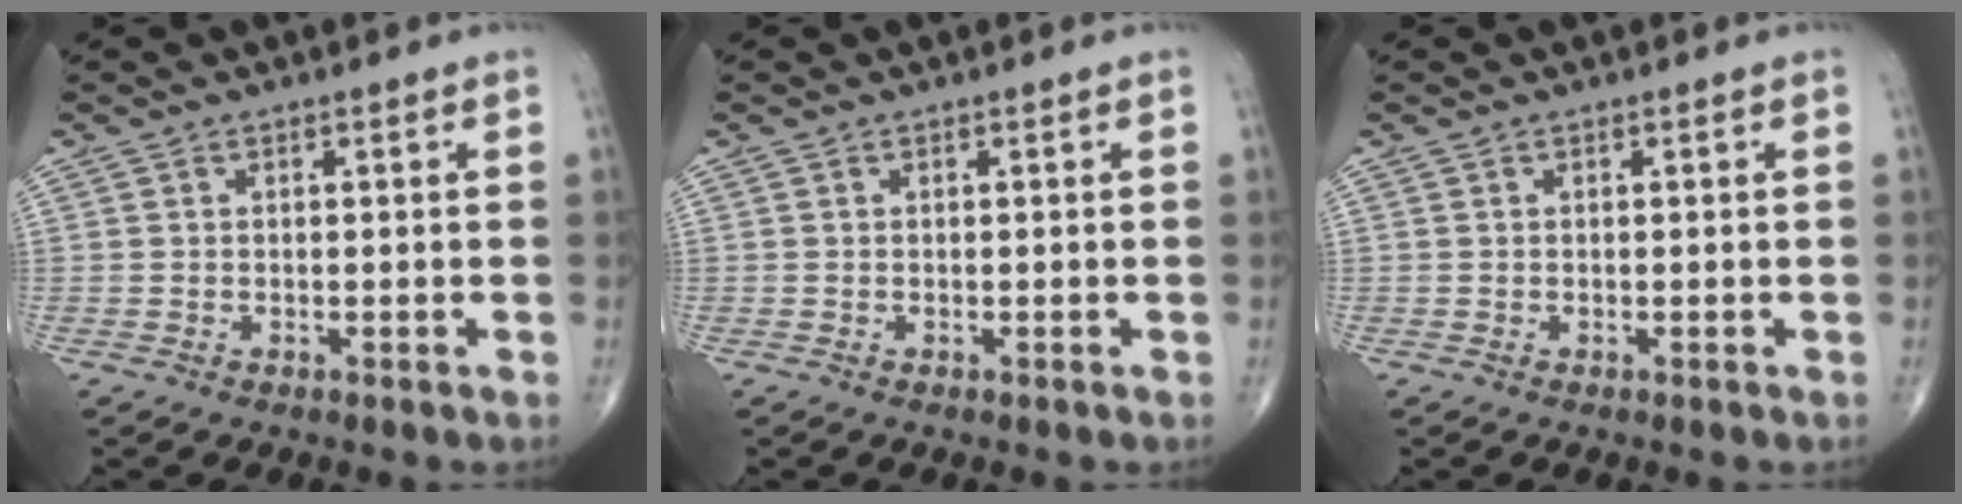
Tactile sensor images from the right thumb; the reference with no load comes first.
{"total": 0.0}
{"total": 0.0}